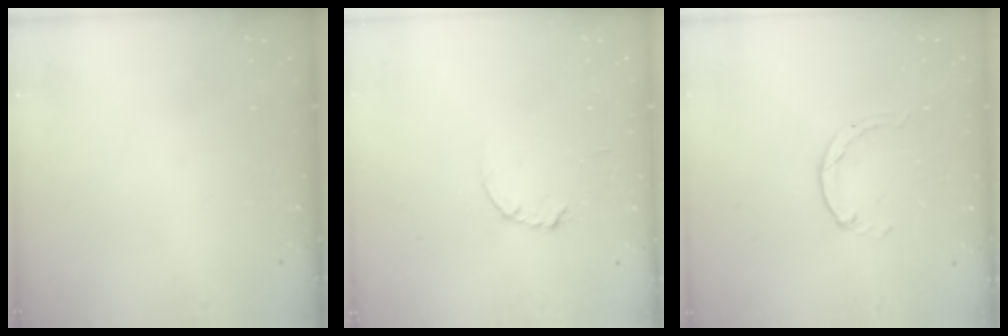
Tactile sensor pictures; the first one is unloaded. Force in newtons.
{"total": 3.5, "press": 3.5, "slide": 0.4}
{"total": 0.5, "press": 0.5, "slide": 0.1}